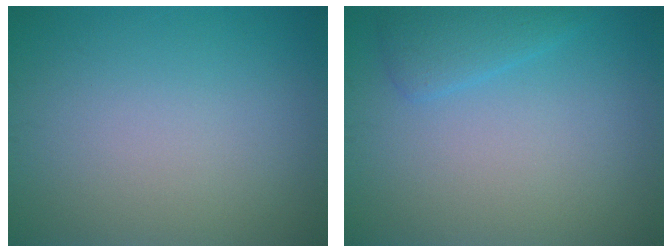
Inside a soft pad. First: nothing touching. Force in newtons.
{"total": 2.2, "press": 2.1, "slide": 0.2}